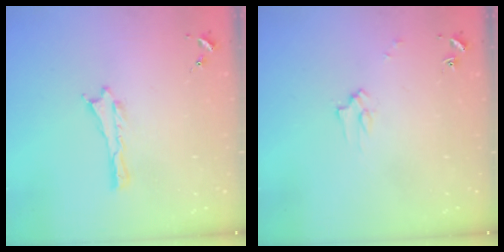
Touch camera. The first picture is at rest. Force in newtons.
{"total": 2.2, "press": 2.2, "slide": 0.2}